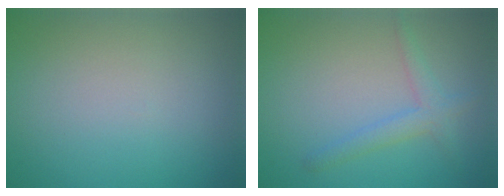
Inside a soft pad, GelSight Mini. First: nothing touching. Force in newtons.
{"total": 2.2, "press": 2.2, "slide": 0.1}